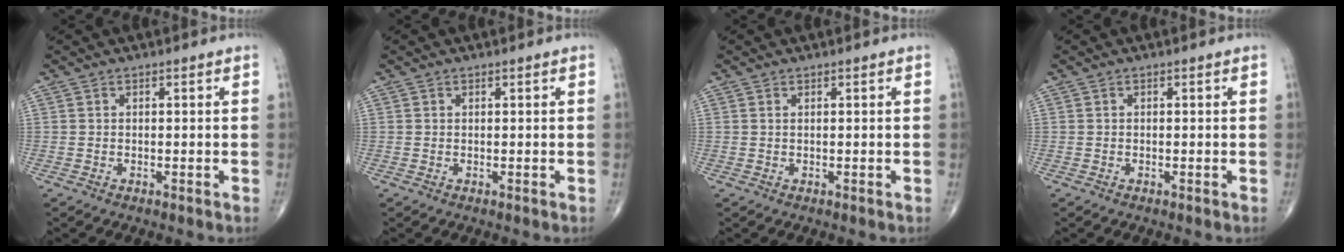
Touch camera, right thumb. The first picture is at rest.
{"total": 0.0}
{"total": 0.0}
{"total": 0.0}